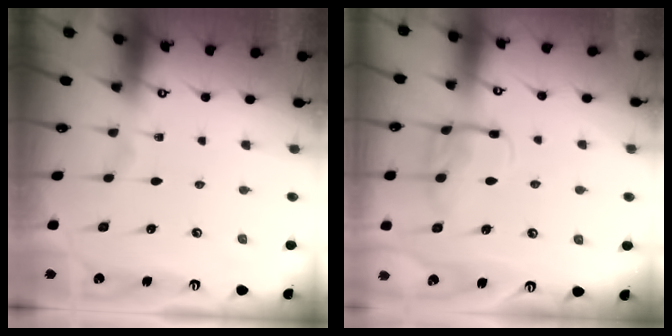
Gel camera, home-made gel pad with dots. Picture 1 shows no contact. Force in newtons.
{"total": 10.8, "press": 10.7, "slide": 0.8}